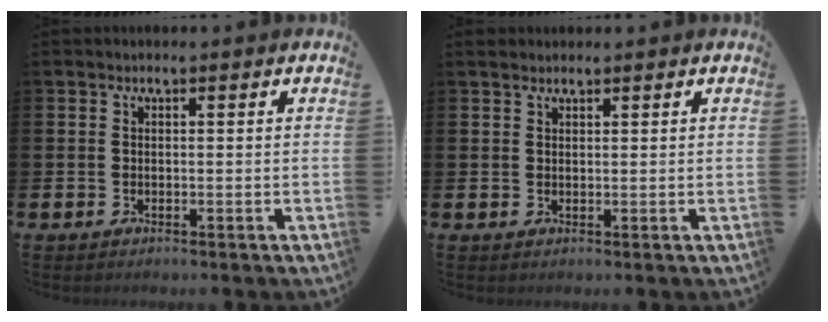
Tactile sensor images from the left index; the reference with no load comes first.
{"total": 1.3, "force": [1.3, 0.4, 0.2], "torque": [0.008, -0.003, 0.021]}